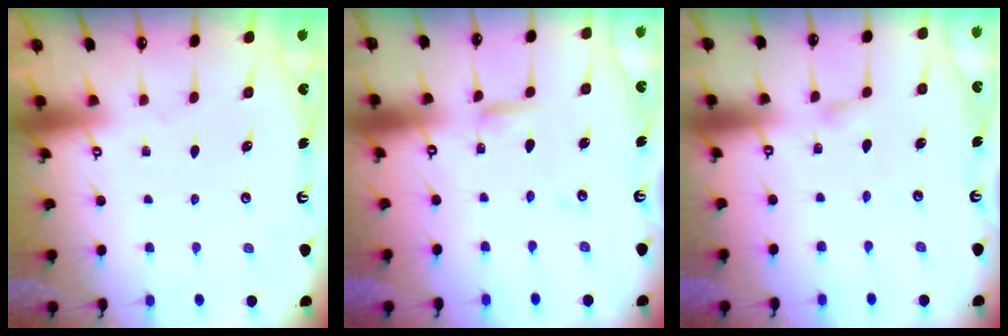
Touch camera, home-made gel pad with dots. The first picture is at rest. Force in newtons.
{"total": 4.4, "press": 4.4, "slide": 0.4}
{"total": 2.4, "press": 2.4, "slide": 0.3}